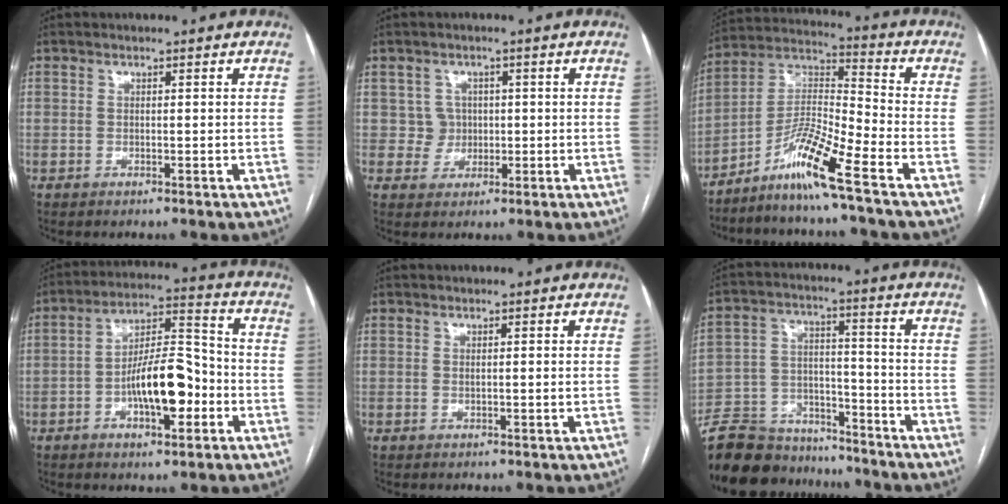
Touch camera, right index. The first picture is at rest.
{"total": 3.0, "force": [0.3, 3.0, 0.0], "torque": [0.007, 0.009, 0.007]}
{"total": 10.8, "force": [-7.2, -0.8, 8.0], "torque": [-0.158, -0.003, -0.138]}
{"total": 11.8, "force": [-3.5, 3.8, 10.6], "torque": [-0.188, 0.021, -0.055]}
{"total": 0.7, "force": [0.1, -0.1, 0.7], "torque": [-0.014, -0.002, 0.003]}
{"total": 17.2, "force": [-15.3, 6.1, 4.7], "torque": [-0.103, 0.015, -0.247]}